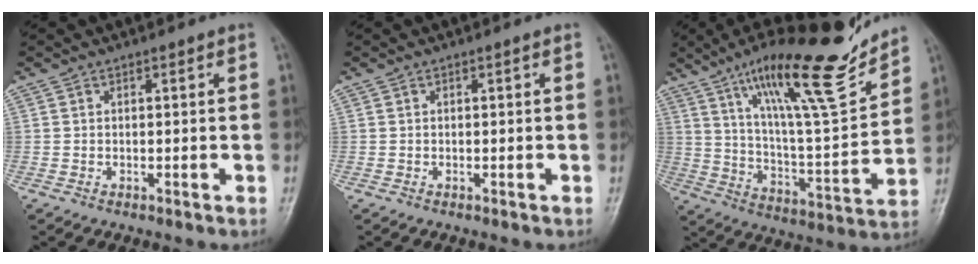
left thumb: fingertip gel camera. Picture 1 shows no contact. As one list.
[{"total": 0.0}, {"total": 22.2, "force": [15.8, 3.9, 15.2], "torque": [-0.213, -0.080, 0.264]}]